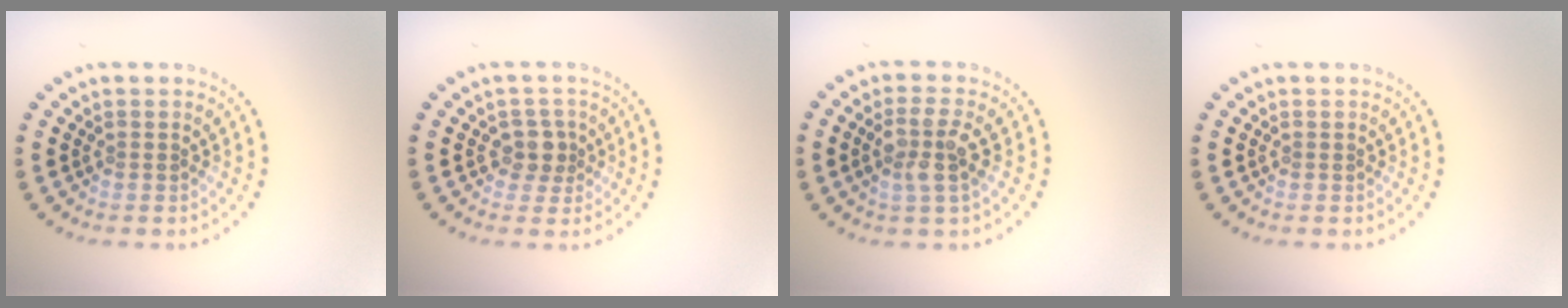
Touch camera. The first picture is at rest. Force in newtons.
{"total": 2.0, "press": 1.7, "slide": 1.0}
{"total": 3.0, "press": 2.7, "slide": 1.2}
{"total": 0.0}